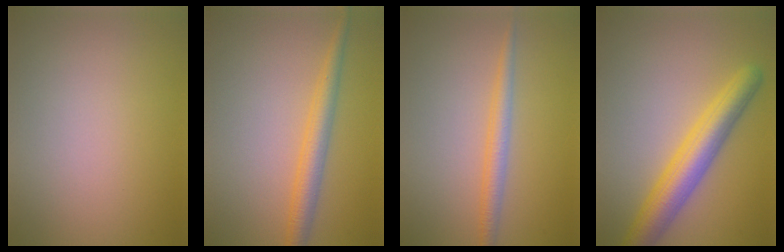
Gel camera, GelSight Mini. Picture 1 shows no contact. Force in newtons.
{"total": 3.0, "press": 3.0, "slide": 0.1}
{"total": 2.2, "press": 2.2, "slide": 0.1}
{"total": 5.5, "press": 5.5, "slide": 0.2}